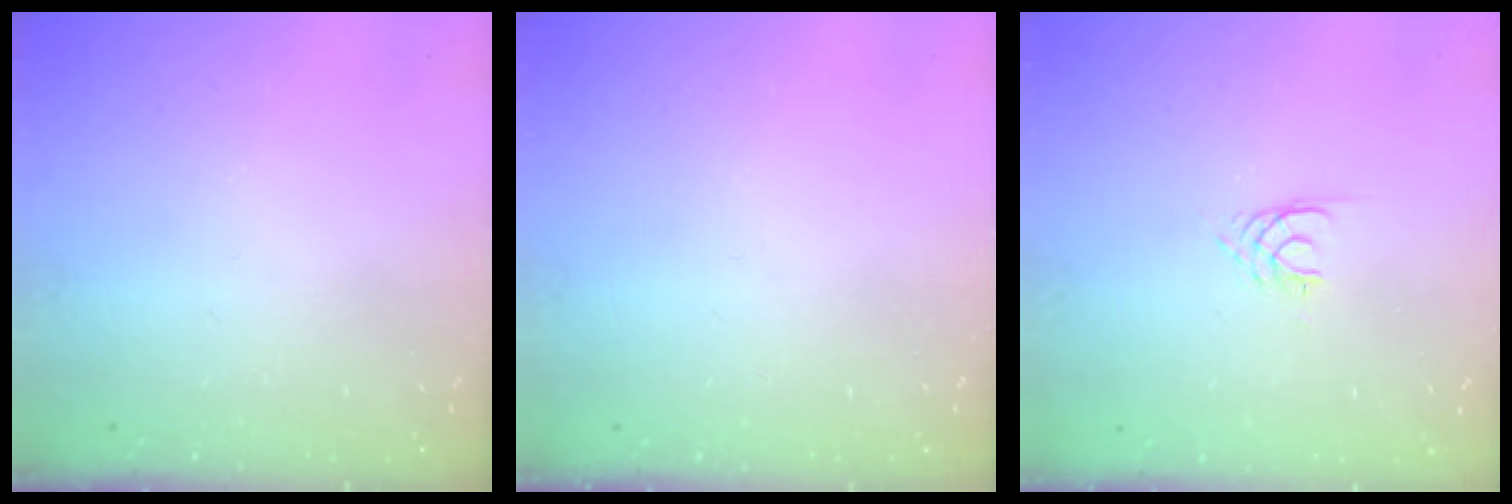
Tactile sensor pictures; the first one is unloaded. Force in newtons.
{"total": 0.0}
{"total": 1.7, "press": 1.7, "slide": 0.2}